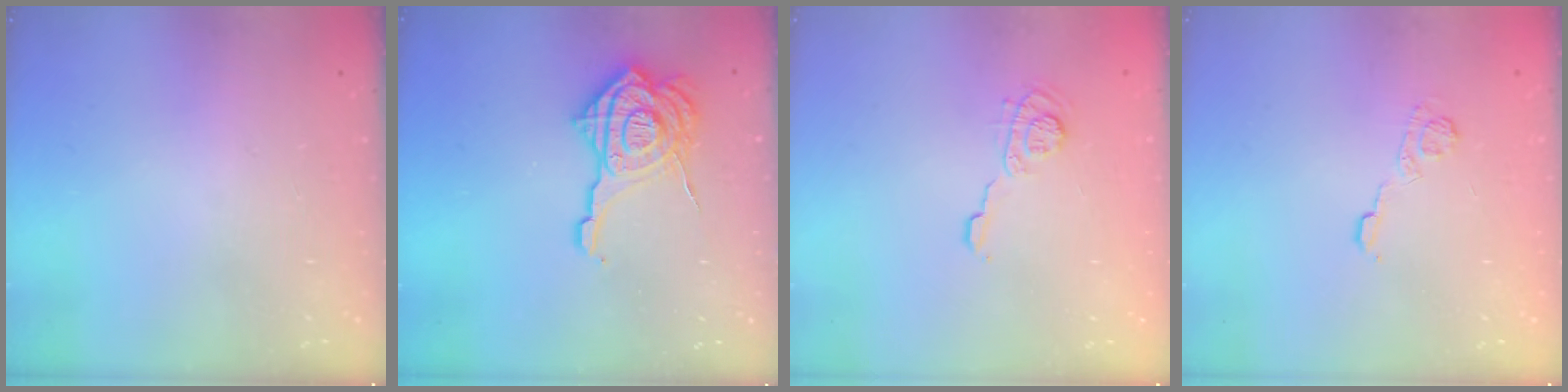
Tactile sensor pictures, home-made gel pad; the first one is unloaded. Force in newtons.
{"total": 18.6, "press": 18.5, "slide": 1.8}
{"total": 5.5, "press": 5.4, "slide": 1.1}
{"total": 5.7, "press": 5.5, "slide": 1.4}